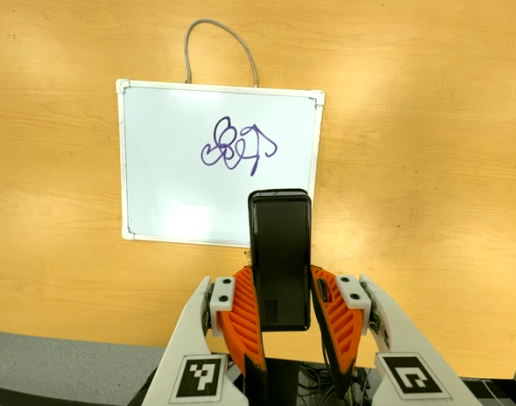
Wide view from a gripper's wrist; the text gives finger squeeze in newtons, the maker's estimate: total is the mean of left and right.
{"total": 5.2, "left": 4.0, "right": 6.3}